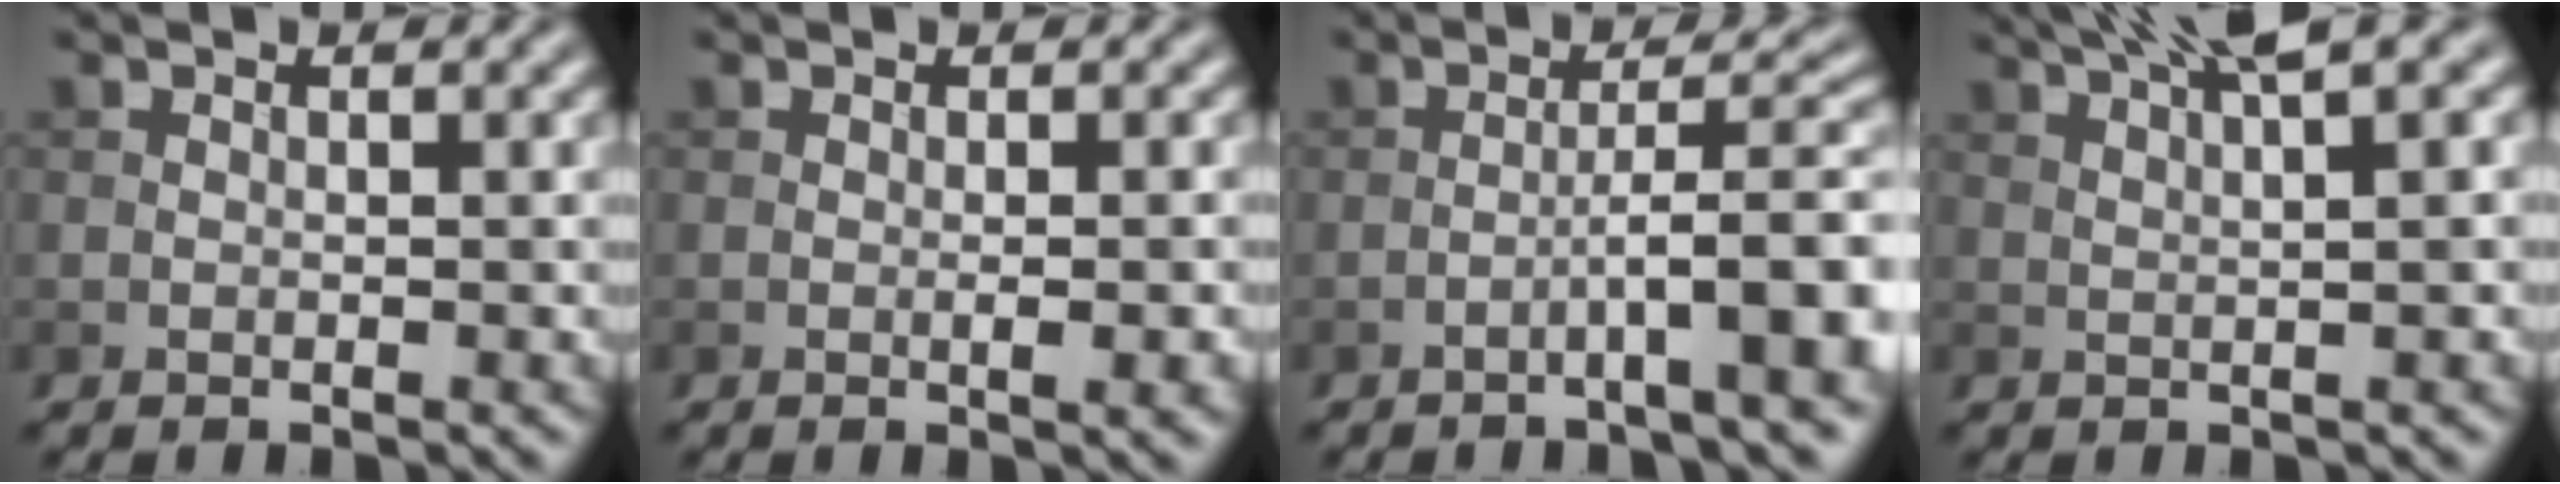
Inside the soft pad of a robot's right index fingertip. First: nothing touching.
{"total": 2.0, "force": [-0.3, 0.4, 1.9], "torque": [-0.025, -0.003, -0.003]}
{"total": 6.1, "force": [-2.6, 0.7, 5.5], "torque": [-0.079, 0.018, -0.048]}
{"total": 5.4, "force": [3.4, 0.8, 4.2], "torque": [-0.062, 0.015, 0.046]}